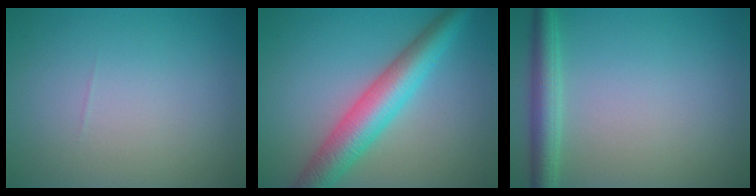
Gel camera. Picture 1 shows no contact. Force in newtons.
{"total": 6.4, "press": 6.4, "slide": 0.2}
{"total": 3.1, "press": 3.1, "slide": 0.1}